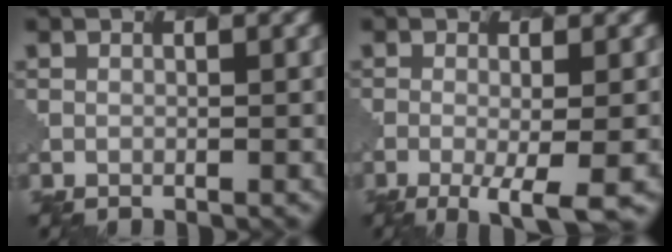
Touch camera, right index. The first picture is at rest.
{"total": 5.5, "force": [-2.4, 1.3, 4.8], "torque": [-0.065, -0.005, -0.033]}